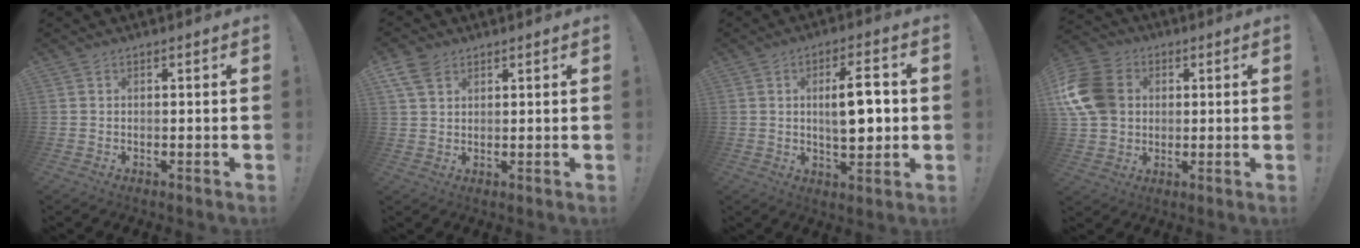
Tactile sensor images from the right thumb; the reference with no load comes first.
{"total": 6.0, "force": [3.4, 3.7, 3.2], "torque": [-0.065, -0.001, 0.070]}
{"total": 9.9, "force": [0.4, 3.6, 9.1], "torque": [-0.130, 0.000, 0.004]}
{"total": 15.7, "force": [2.6, 12.8, 8.7], "torque": [-0.162, 0.004, 0.056]}